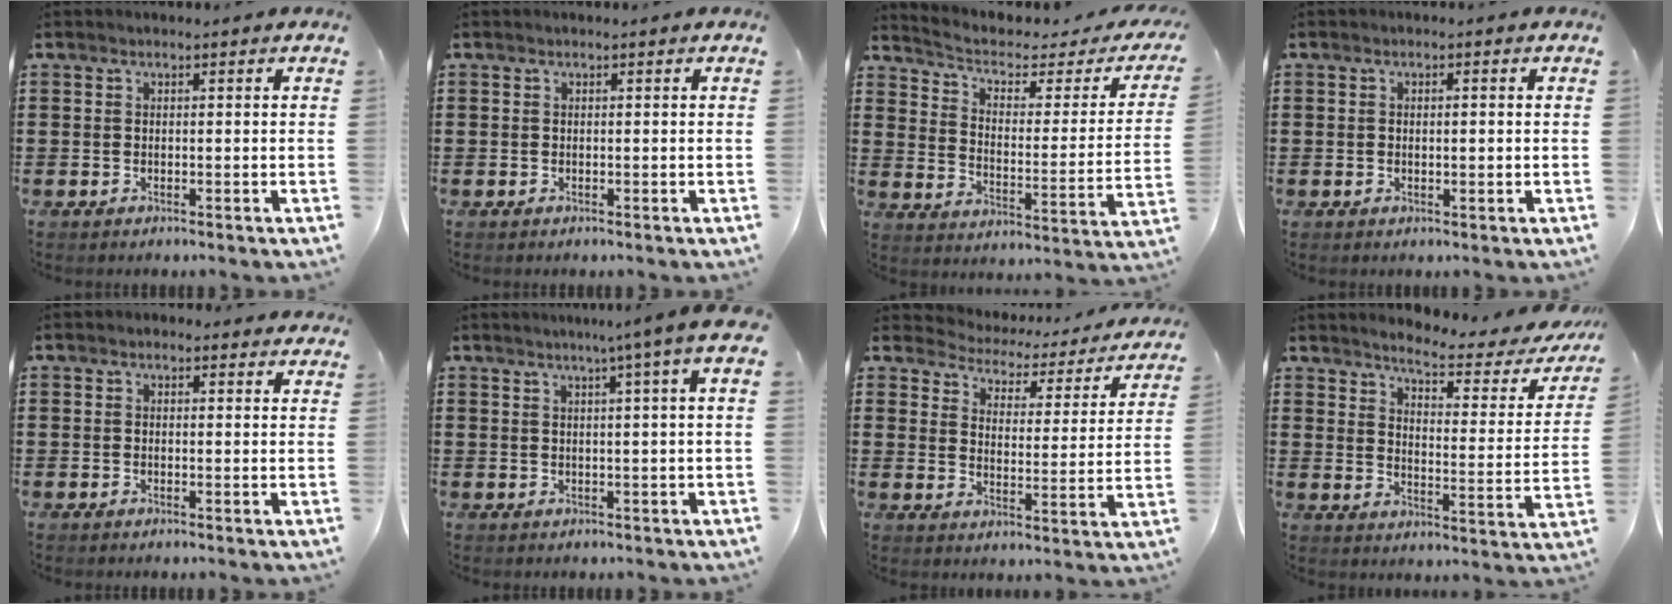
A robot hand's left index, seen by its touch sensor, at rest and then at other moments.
{"total": 0.0}
{"total": 3.3, "force": [1.9, 1.6, 2.3], "torque": [-0.059, -0.017, 0.023]}
{"total": 0.9, "force": [0.1, 0.2, 0.9], "torque": [-0.017, -0.002, 0.002]}
{"total": 1.1, "force": [0.7, 0.8, 0.4], "torque": [-0.011, 0.007, 0.012]}
{"total": 4.6, "force": [2.1, -0.7, 4.0], "torque": [-0.069, -0.006, 0.031]}
{"total": 2.8, "force": [2.7, 0.8, 0.0], "torque": [-0.023, -0.027, 0.037]}
{"total": 4.6, "force": [4.0, 0.5, 2.3], "torque": [-0.058, -0.031, 0.057]}